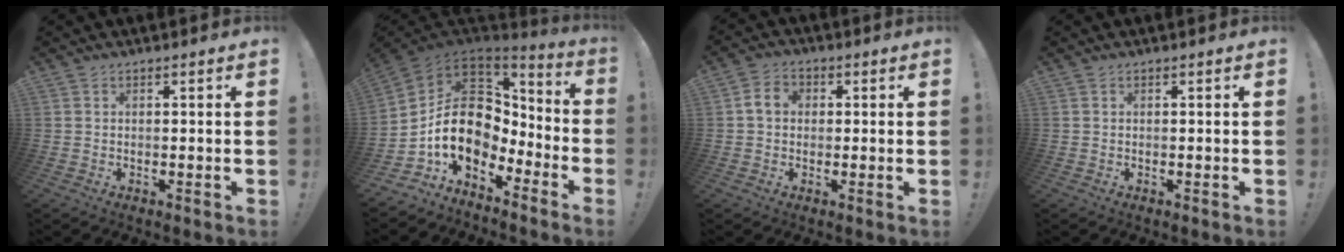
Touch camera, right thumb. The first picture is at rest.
{"total": 16.4, "force": [-0.5, 12.0, 11.1], "torque": [-0.202, -0.009, 0.009]}
{"total": 5.6, "force": [0.5, 4.4, 3.5], "torque": [-0.057, 0.014, 0.011]}
{"total": 0.0}